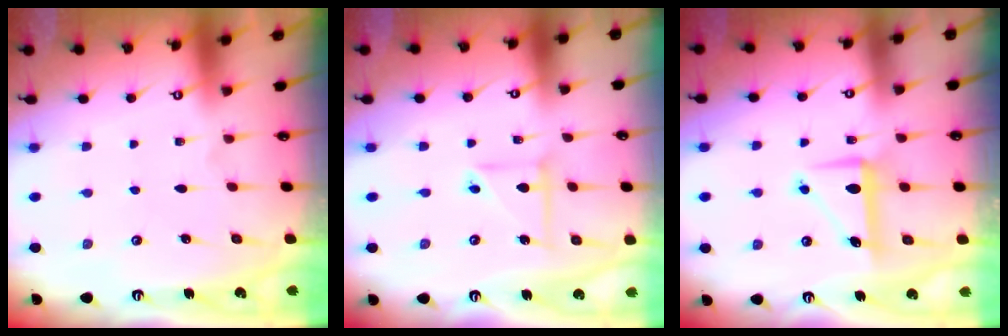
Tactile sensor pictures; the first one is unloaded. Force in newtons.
{"total": 5.8, "press": 5.8, "slide": 0.4}
{"total": 7.9, "press": 7.8, "slide": 1.0}